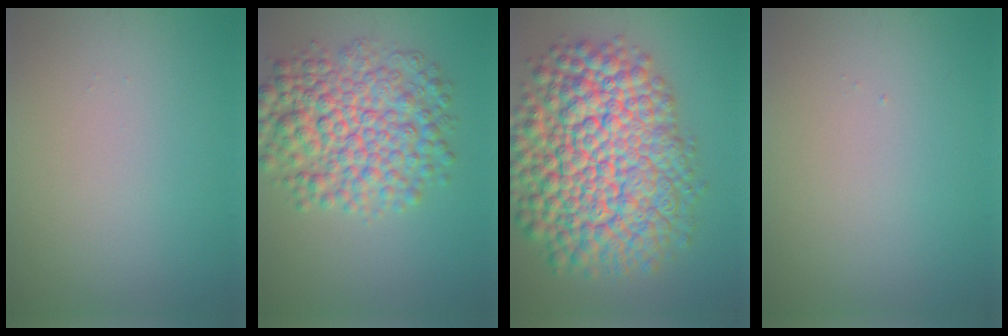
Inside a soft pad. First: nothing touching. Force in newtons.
{"total": 8.0, "press": 8.0, "slide": 0.1}
{"total": 14.6, "press": 14.6, "slide": 0.6}
{"total": 0.0}